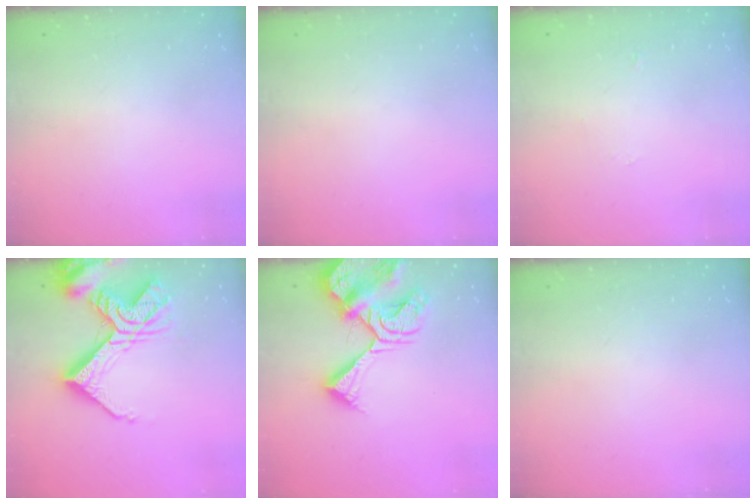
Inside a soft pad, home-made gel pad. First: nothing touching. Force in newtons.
{"total": 0.0}
{"total": 2.5, "press": 2.5, "slide": 0.2}
{"total": 19.5, "press": 19.4, "slide": 2.2}
{"total": 12.4, "press": 12.3, "slide": 1.6}
{"total": 0.0}